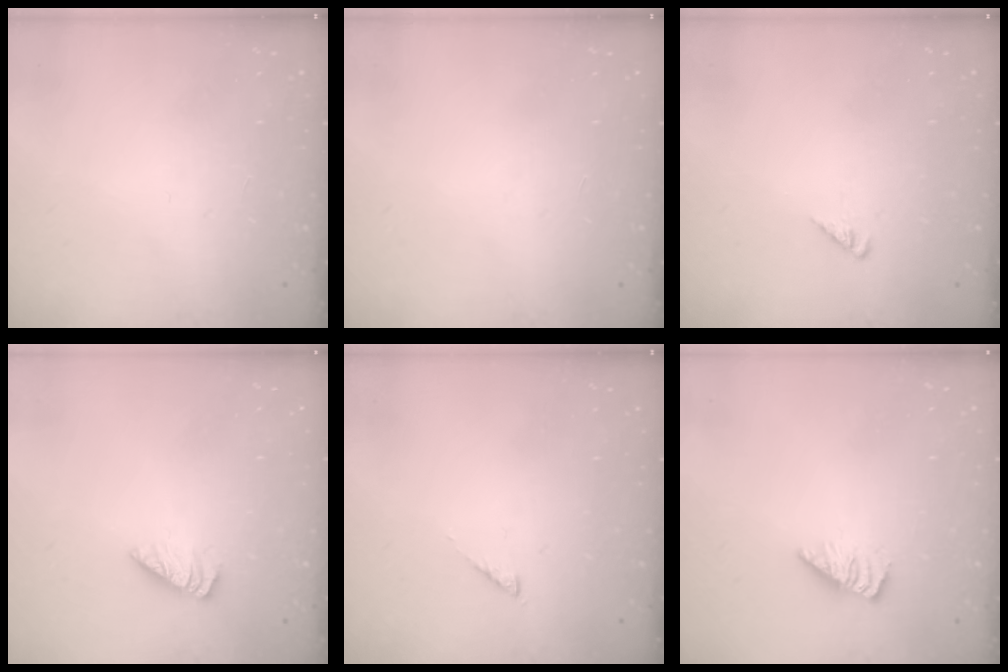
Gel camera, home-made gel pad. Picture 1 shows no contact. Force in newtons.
{"total": 0.0}
{"total": 1.8, "press": 1.8, "slide": 0.3}
{"total": 1.5, "press": 1.5, "slide": 0.3}
{"total": 1.6, "press": 1.5, "slide": 0.3}
{"total": 1.8, "press": 1.8, "slide": 0.3}